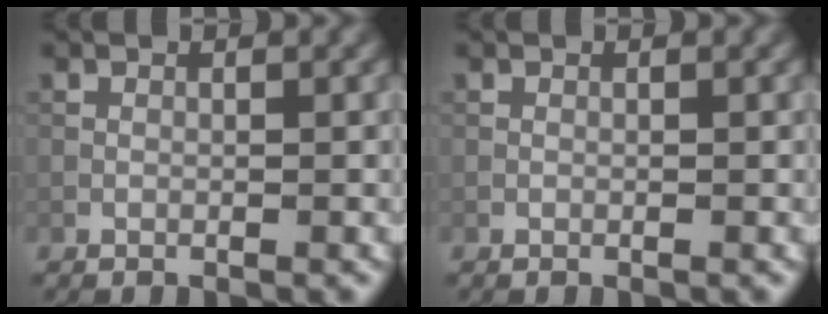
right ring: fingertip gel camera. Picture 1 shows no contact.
{"total": 0.0}